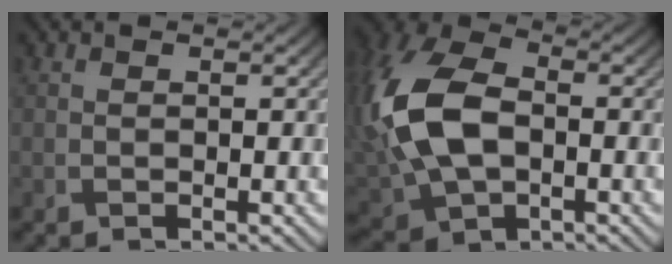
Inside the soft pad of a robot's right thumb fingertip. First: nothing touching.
{"total": 15.0, "force": [-0.3, 9.6, 11.6], "torque": [-0.297, -0.001, -0.014]}